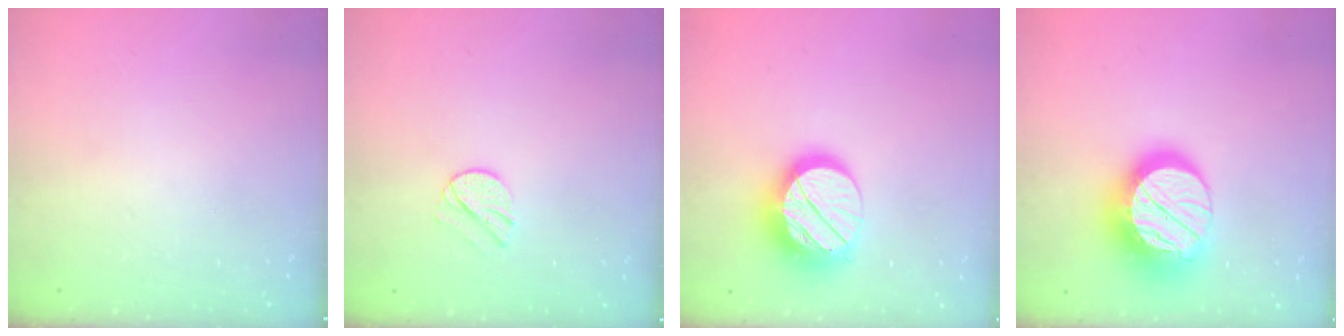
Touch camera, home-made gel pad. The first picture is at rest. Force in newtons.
{"total": 7.5, "press": 7.4, "slide": 0.8}
{"total": 14.9, "press": 14.8, "slide": 0.9}
{"total": 20.8, "press": 20.7, "slide": 1.7}